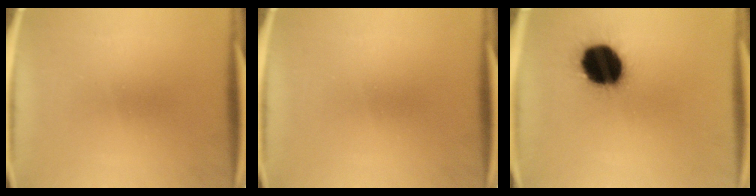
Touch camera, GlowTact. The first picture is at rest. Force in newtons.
{"total": 0.0}
{"total": 19.4}